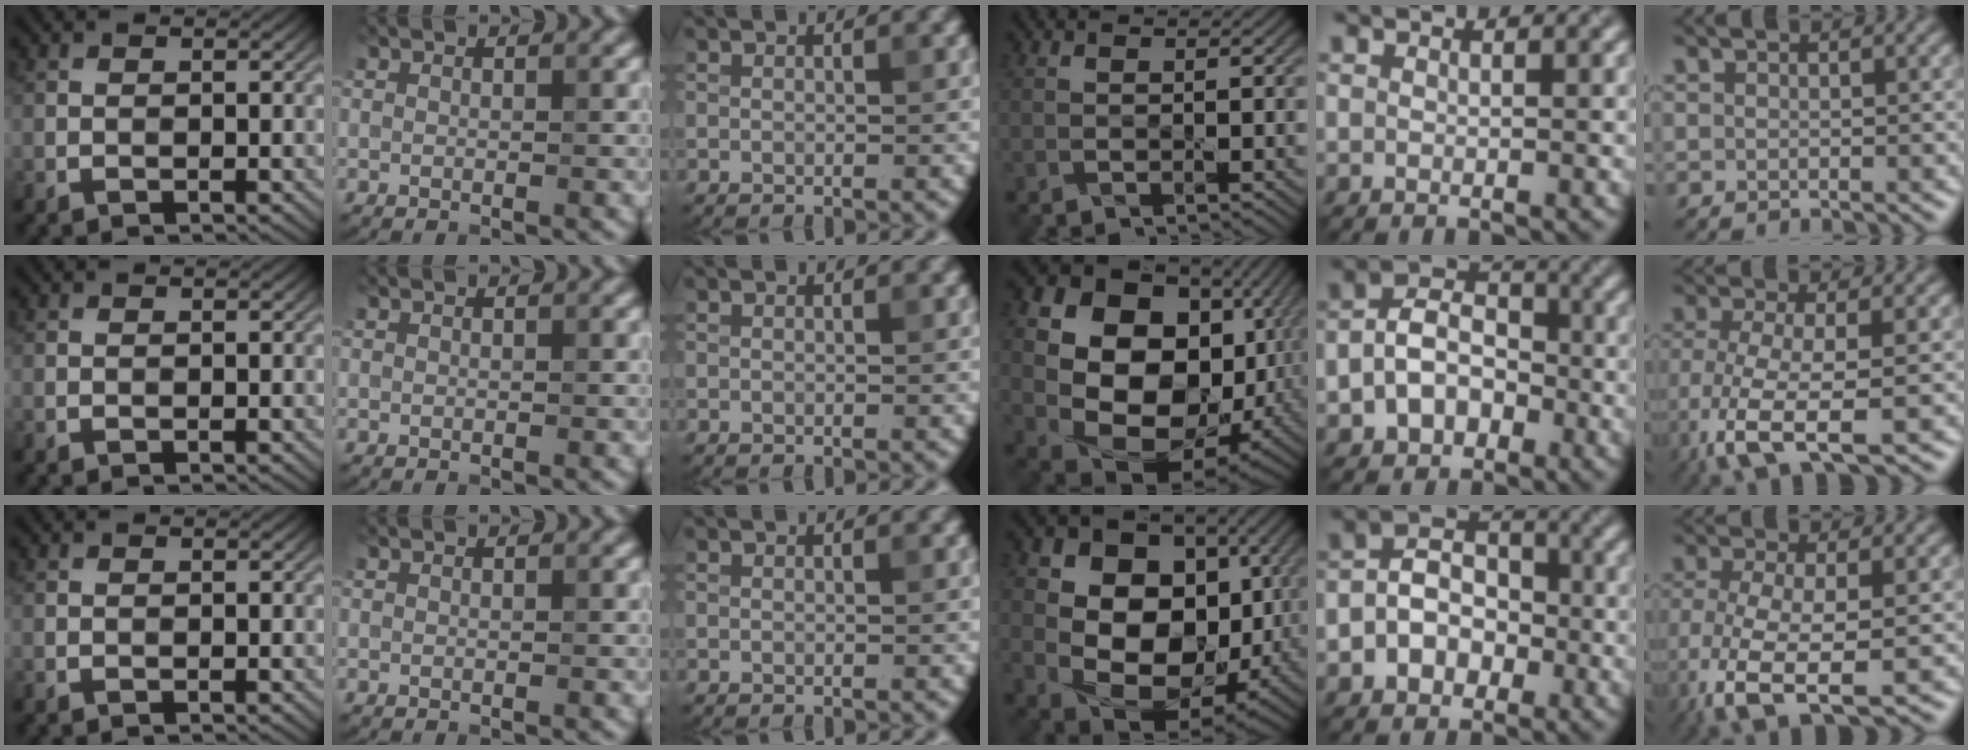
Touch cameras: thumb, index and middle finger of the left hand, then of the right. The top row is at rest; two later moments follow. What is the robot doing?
{"motion": "wipe", "object": "laptop"}